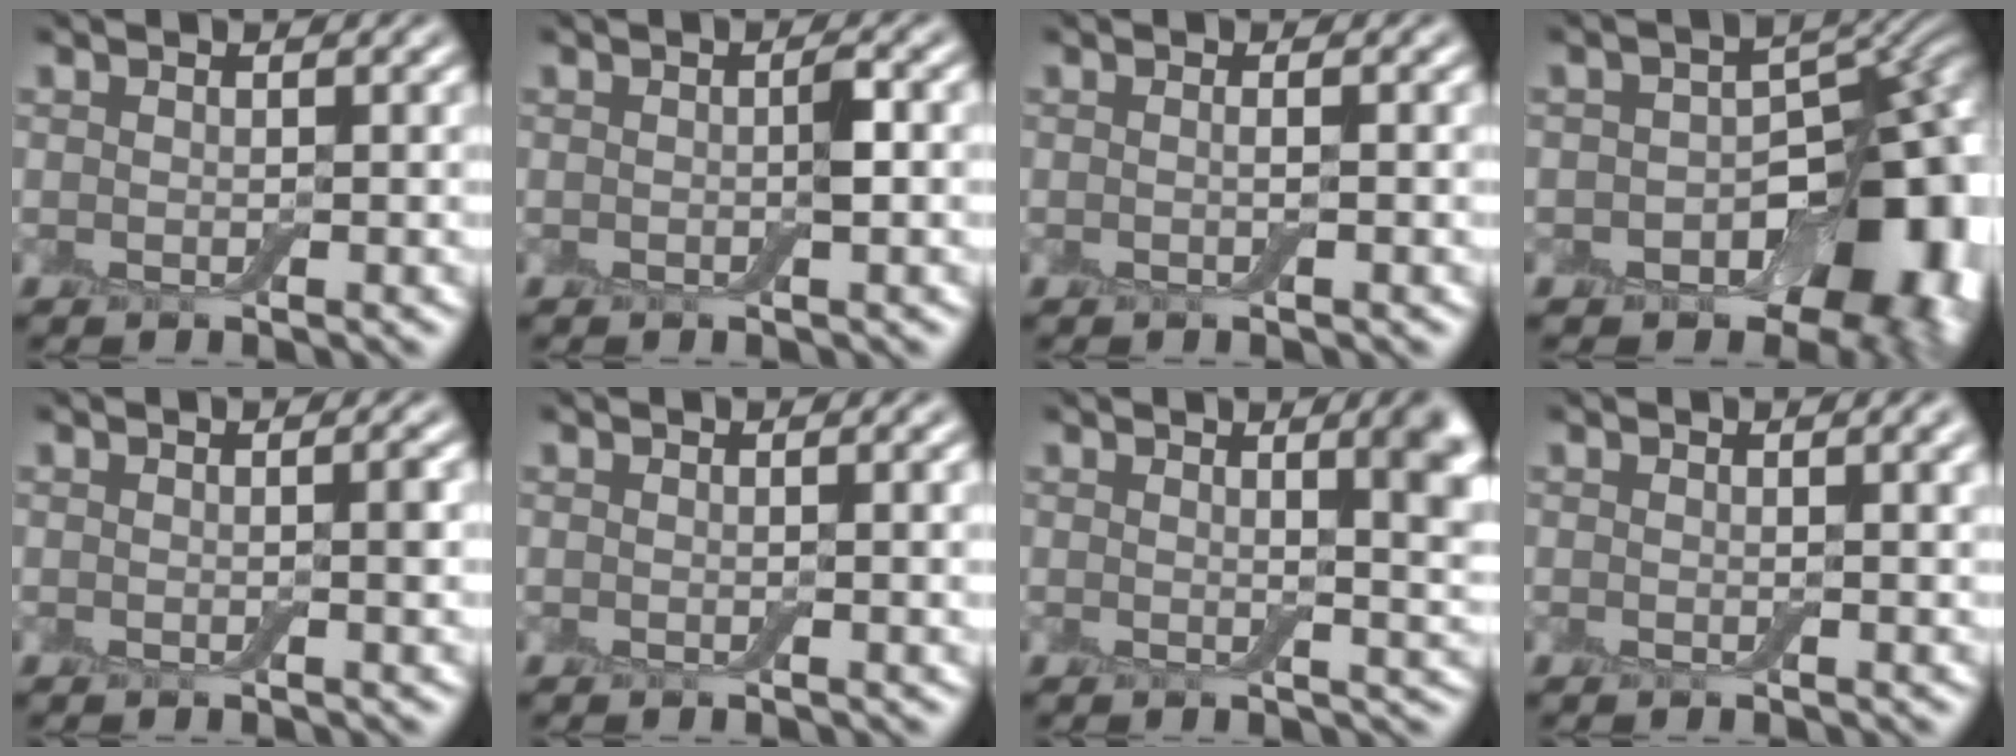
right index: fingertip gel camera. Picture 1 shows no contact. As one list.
[{"total": 1.3, "force": [-0.2, 0.2, 1.3], "torque": [-0.025, 0.003, -0.004]}, {"total": 0.5, "force": [-0.2, -0.4, 0.3], "torque": [-0.009, 0.001, -0.006]}, {"total": 14.2, "force": [-5.2, 9.7, 9.0], "torque": [-0.078, -0.018, -0.064]}, {"total": 1.0, "force": [-0.2, 0.1, 1.0], "torque": [-0.013, -0.001, -0.002]}, {"total": 0.7, "force": [0.1, 0.0, 0.7], "torque": [-0.011, 0.001, 0.002]}, {"total": 5.6, "force": [1.8, 1.7, 5.1], "torque": [-0.040, 0.004, 0.026]}, {"total": 1.6, "force": [0.5, 0.4, 1.5], "torque": [-0.026, 0.002, 0.008]}]